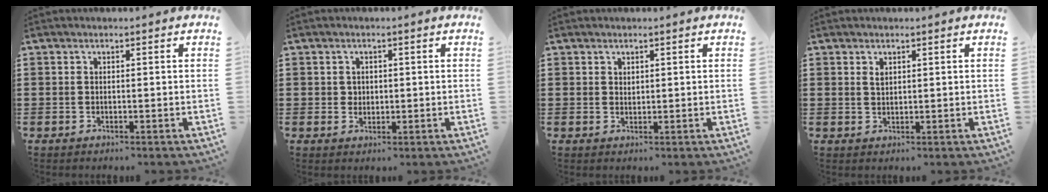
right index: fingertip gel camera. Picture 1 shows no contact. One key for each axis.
{"total": 1.3, "fx": 0.5, "fy": 1.2, "fz": 0.2, "tx": -0.010, "ty": 0.008, "tz": 0.008}
{"total": 1.1, "fx": 0.8, "fy": 0.7, "fz": 0.2, "tx": -0.005, "ty": 0.003, "tz": 0.016}
{"total": 1.0, "fx": 0.6, "fy": 0.6, "fz": 0.6, "tx": -0.014, "ty": 0.003, "tz": 0.011}